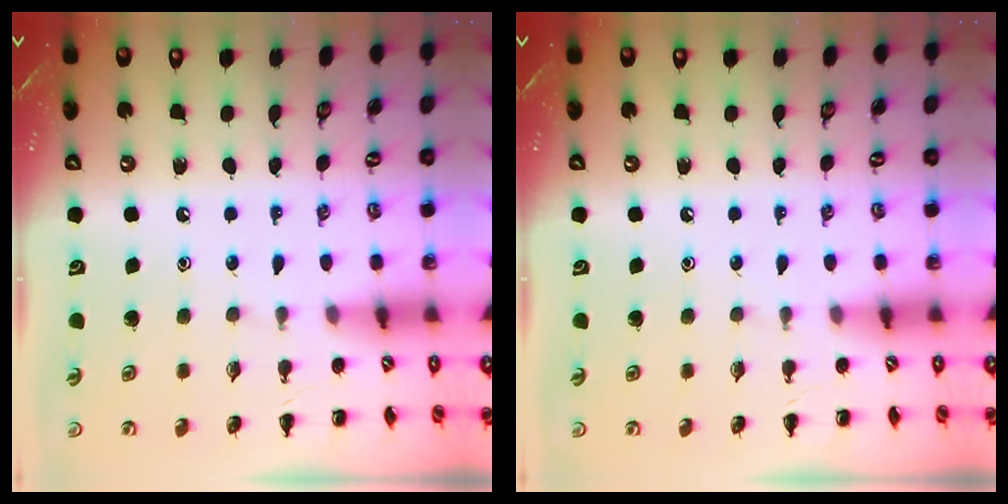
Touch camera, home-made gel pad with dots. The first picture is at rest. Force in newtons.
{"total": 0.0}